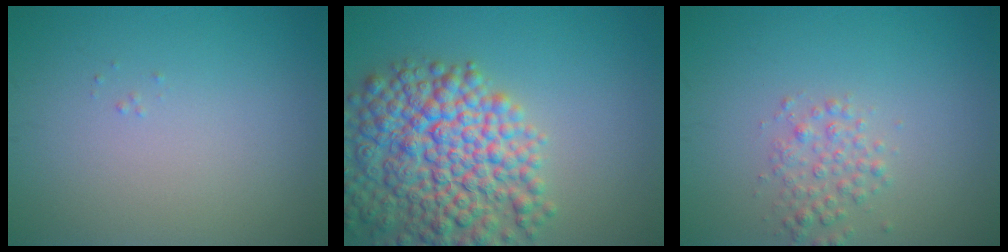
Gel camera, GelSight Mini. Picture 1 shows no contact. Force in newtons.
{"total": 10.3, "press": 10.3, "slide": 0.5}
{"total": 2.1, "press": 2.1, "slide": 0.0}